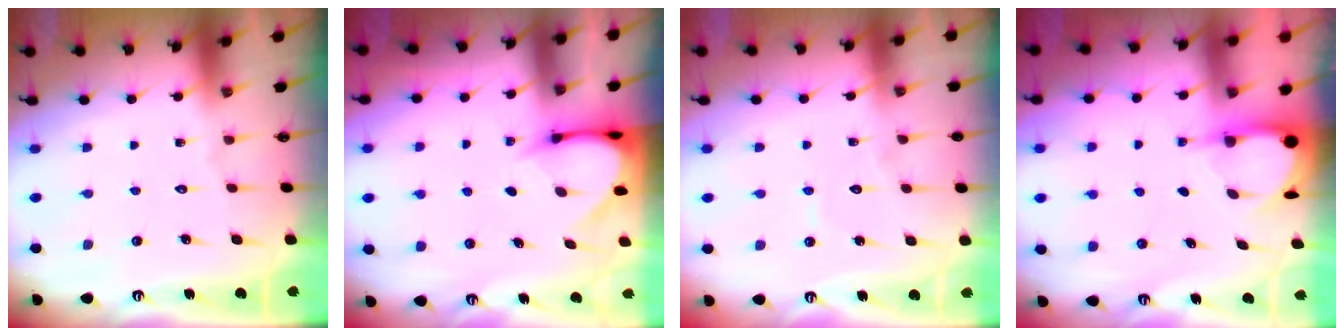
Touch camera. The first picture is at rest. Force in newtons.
{"total": 4.3, "press": 4.2, "slide": 0.5}
{"total": 4.2, "press": 4.2, "slide": 0.4}
{"total": 3.9, "press": 3.8, "slide": 0.3}